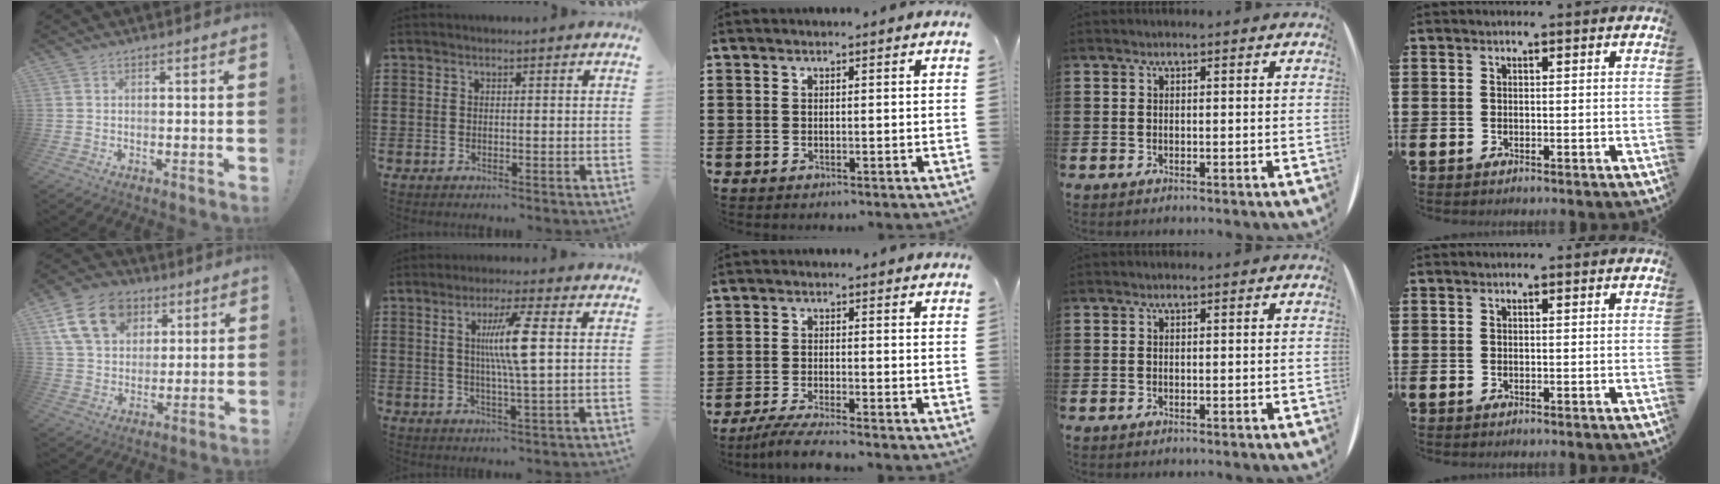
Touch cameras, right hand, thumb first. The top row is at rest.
{"thumb": {"total": 17.7, "force": [7.8, 13.0, 9.0], "torque": [-0.143, -0.024, 0.153]}, "index": {"total": 7.8, "force": [1.4, 0.0, 7.7], "torque": [-0.147, -0.002, 0.016]}, "middle": {"total": 3.9, "force": [-3.5, -0.2, 1.8], "torque": [-0.037, -0.011, -0.065]}}